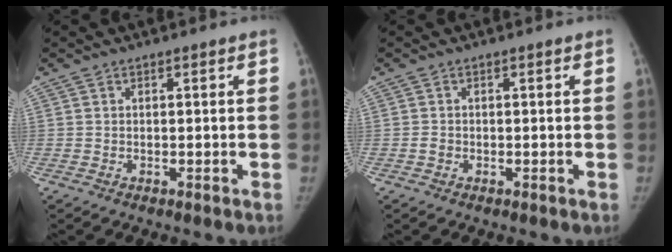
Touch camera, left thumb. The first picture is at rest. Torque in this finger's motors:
{"motor_torque": [0.09, 0.36, 0.14, -0.42, 0.03]}